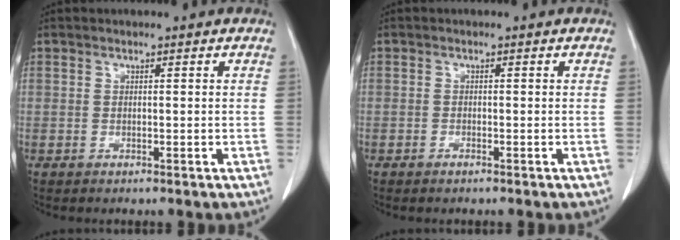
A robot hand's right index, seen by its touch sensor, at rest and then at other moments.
{"total": 0.5, "force": [-0.4, 0.2, 0.2], "torque": [-0.004, 0.000, -0.007]}